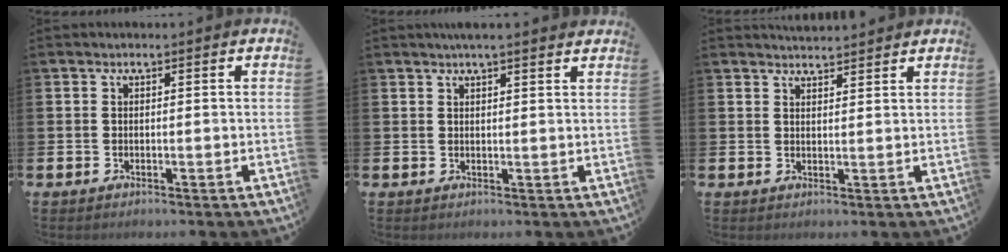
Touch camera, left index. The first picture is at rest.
{"total": 2.4, "force": [2.3, 0.1, 0.8], "torque": [-0.007, -0.009, 0.038]}
{"total": 2.9, "force": [2.9, 0.3, 0.0], "torque": [0.007, -0.018, 0.050]}